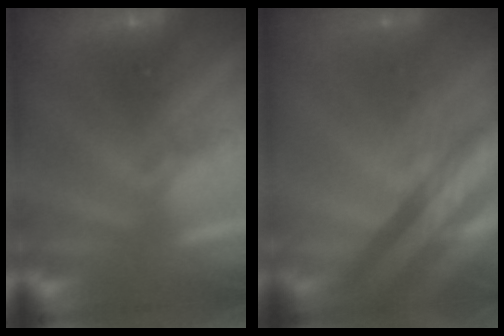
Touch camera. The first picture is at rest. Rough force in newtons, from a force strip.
{"total": 2.4}